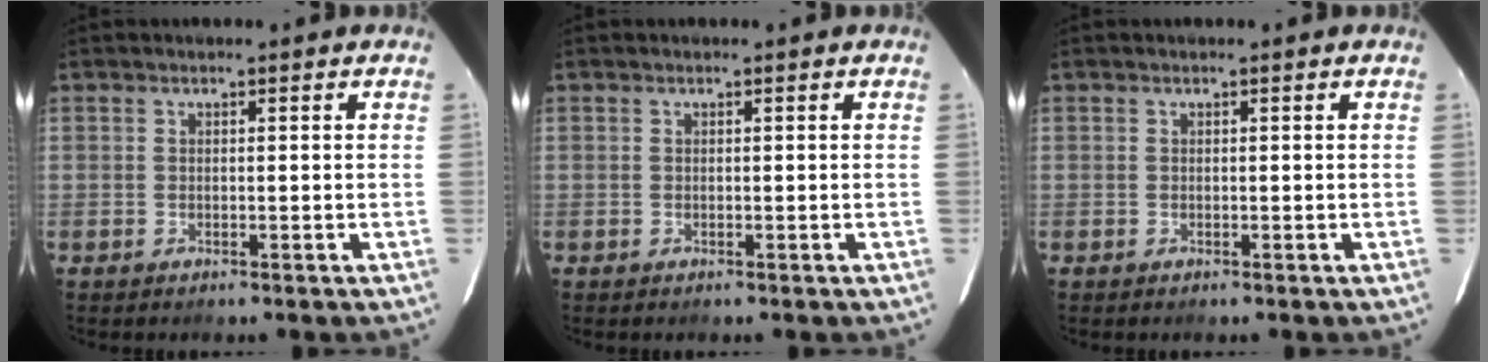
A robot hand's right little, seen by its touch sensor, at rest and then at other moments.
{"total": 0.0}
{"total": 0.0}